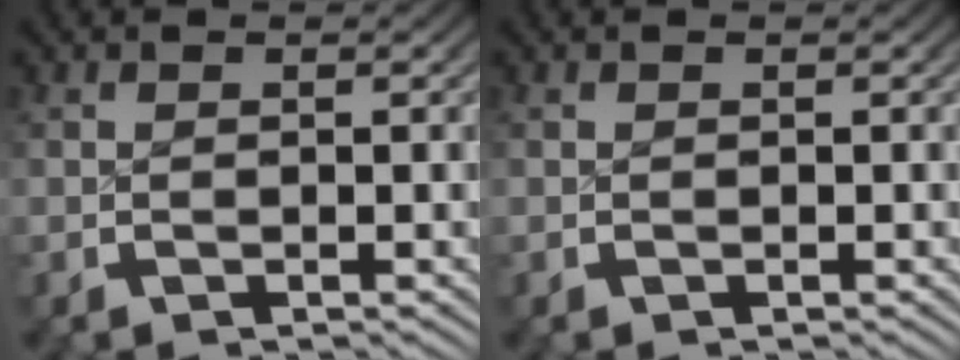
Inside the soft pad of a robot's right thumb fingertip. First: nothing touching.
{"total": 0.0}